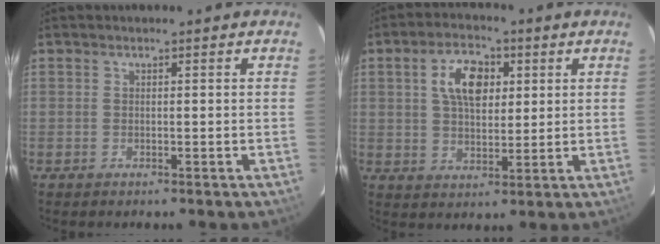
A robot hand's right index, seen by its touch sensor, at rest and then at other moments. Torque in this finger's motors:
{"motor_torque": [0.39, 0.00, 0.20, 0.11]}